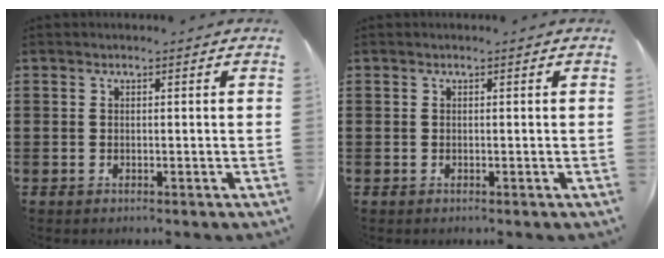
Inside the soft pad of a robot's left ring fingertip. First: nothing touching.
{"total": 0.0}